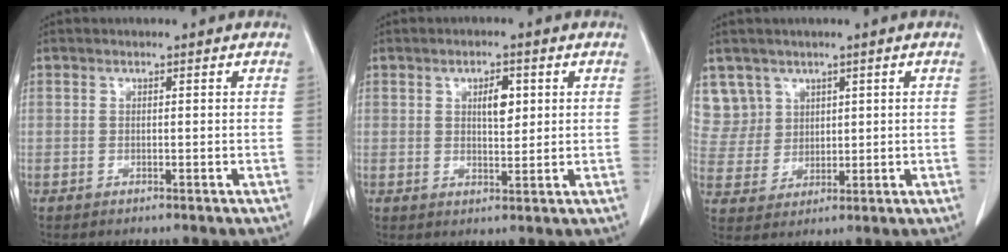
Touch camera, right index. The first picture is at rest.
{"total": 3.8, "force": [1.2, 1.6, 3.2], "torque": [-0.052, 0.001, 0.021]}
{"total": 6.7, "force": [3.9, 5.4, -0.3], "torque": [0.011, 0.010, 0.089]}